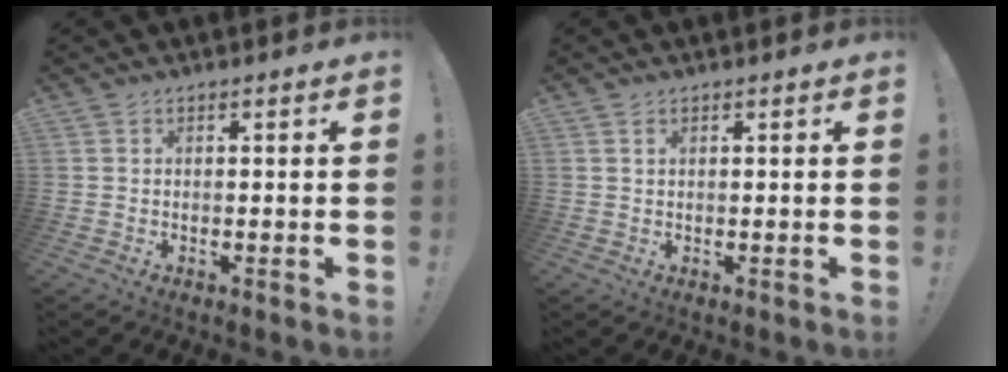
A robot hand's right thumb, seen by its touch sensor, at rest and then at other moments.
{"total": 1.0, "force": [0.5, 0.3, 0.7], "torque": [-0.012, 0.000, 0.009]}